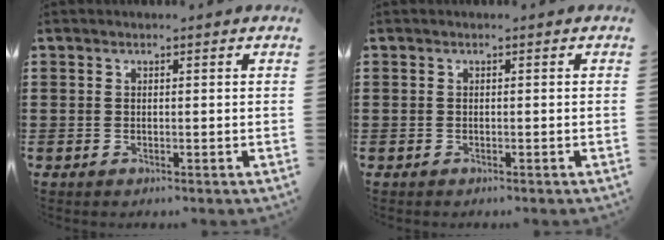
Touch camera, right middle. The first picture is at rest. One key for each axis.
{"total": 0.0}